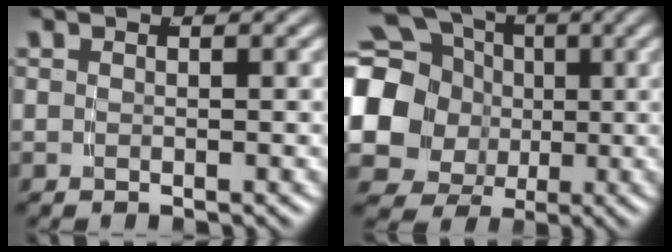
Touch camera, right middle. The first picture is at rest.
{"total": 15.3, "force": [1.4, 13.3, 7.4], "torque": [-0.151, -0.023, 0.009]}